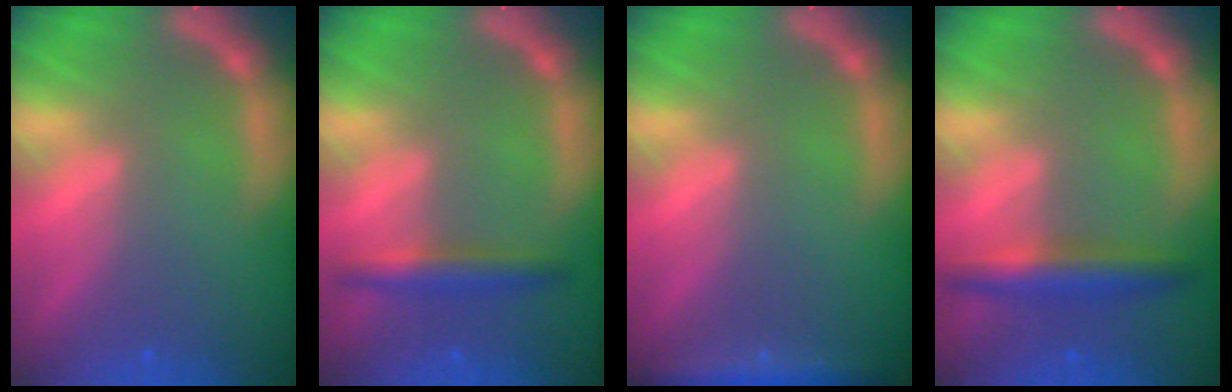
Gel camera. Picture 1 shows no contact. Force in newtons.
{"total": 3.0}
{"total": 3.5}
{"total": 4.0}